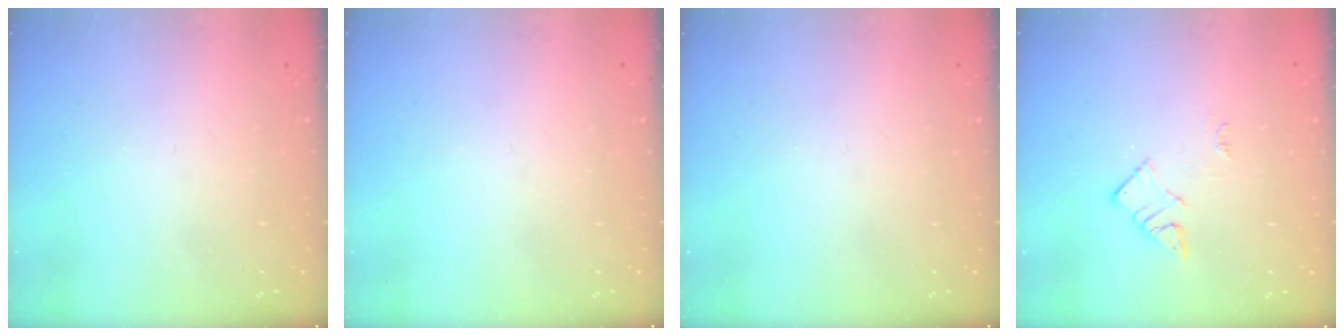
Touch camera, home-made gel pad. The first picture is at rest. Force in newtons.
{"total": 0.0}
{"total": 0.0}
{"total": 4.6, "press": 4.6, "slide": 0.3}